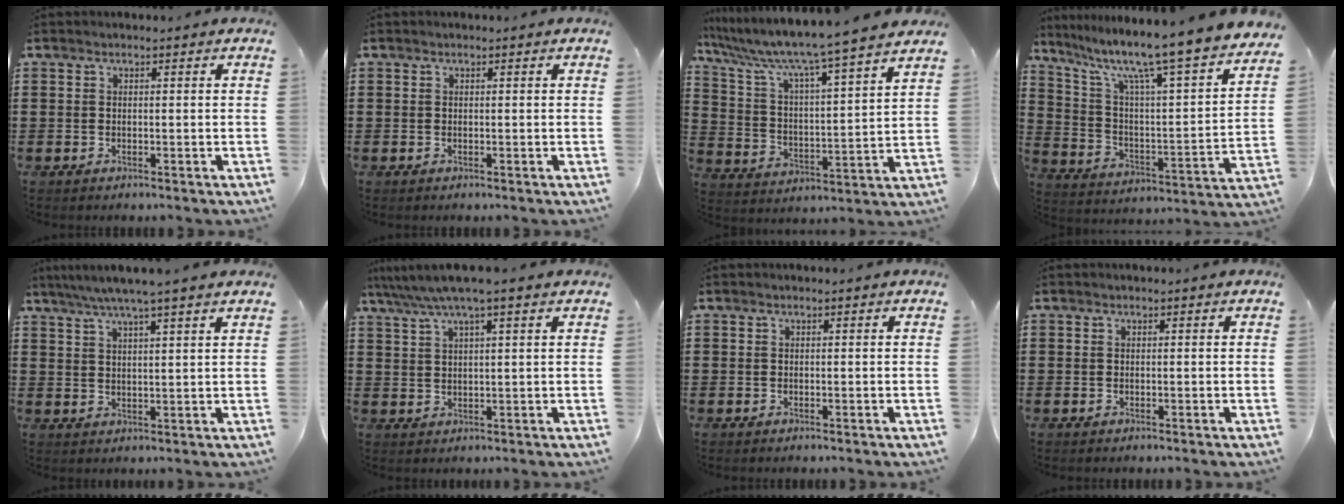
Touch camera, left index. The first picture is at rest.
{"total": 0.0}
{"total": 7.3, "force": [6.4, -0.7, 3.5], "torque": [-0.097, -0.057, 0.098]}
{"total": 10.2, "force": [8.4, -0.3, 5.8], "torque": [-0.140, -0.072, 0.126]}
{"total": 4.6, "force": [3.6, -0.6, 2.7], "torque": [-0.063, -0.010, 0.062]}
{"total": 4.8, "force": [3.4, -0.2, 3.5], "torque": [-0.075, -0.007, 0.057]}
{"total": 0.0}
{"total": 0.0}